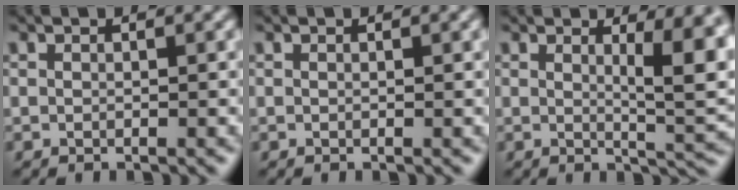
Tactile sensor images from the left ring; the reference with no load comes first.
{"total": 0.0}
{"total": 6.3, "force": [1.6, 1.6, 5.9], "torque": [-0.068, -0.009, 0.027]}